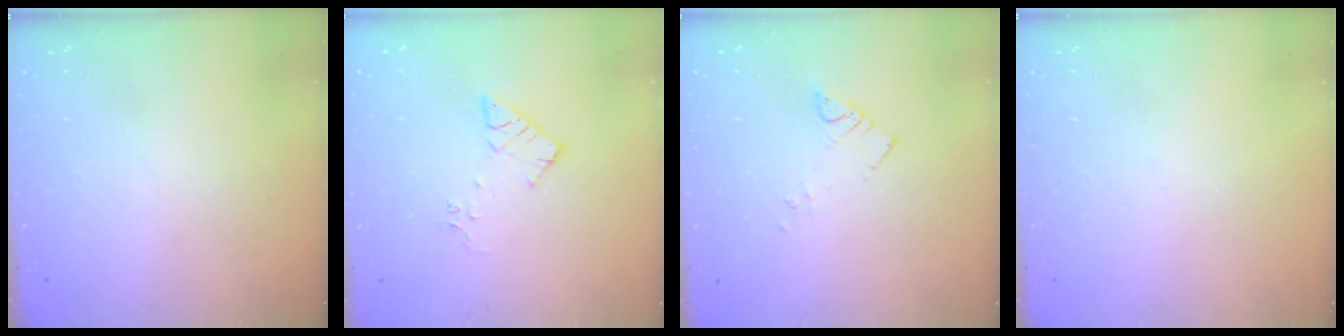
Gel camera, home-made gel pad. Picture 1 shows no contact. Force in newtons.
{"total": 7.2, "press": 7.2, "slide": 0.5}
{"total": 2.5, "press": 2.5, "slide": 0.3}
{"total": 0.0}